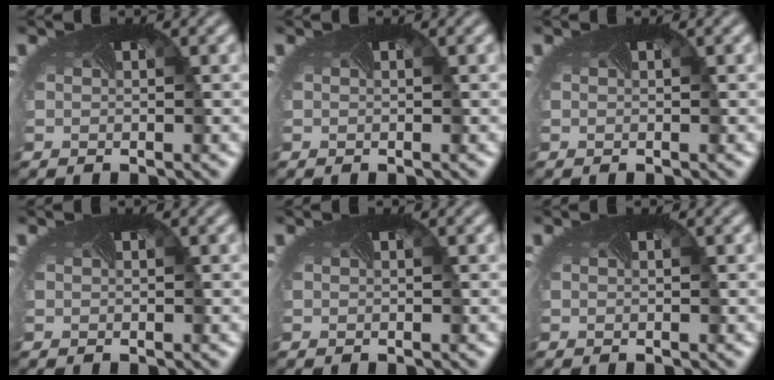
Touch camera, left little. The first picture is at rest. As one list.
[{"total": 0.0}, {"total": 0.0}, {"total": 0.0}, {"total": 0.0}, {"total": 0.0}]